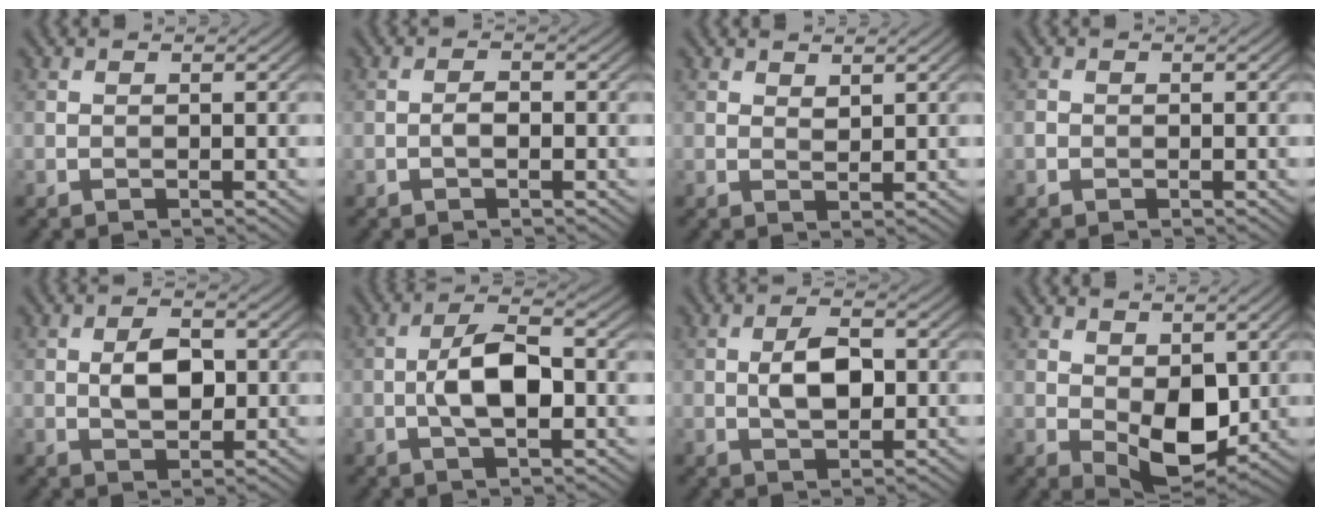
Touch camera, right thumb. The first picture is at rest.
{"total": 1.3, "force": [-0.4, 0.6, 1.1], "torque": [-0.020, 0.005, -0.011]}
{"total": 1.4, "force": [1.1, 0.6, 0.7], "torque": [-0.016, -0.004, 0.022]}
{"total": 0.8, "force": [-0.3, 0.8, 0.2], "torque": [-0.002, -0.004, -0.009]}
{"total": 4.3, "force": [0.4, 2.6, 3.5], "torque": [-0.066, 0.002, 0.004]}
{"total": 6.9, "force": [-0.6, 2.7, 6.3], "torque": [-0.120, 0.009, -0.018]}
{"total": 4.7, "force": [0.1, 2.5, 4.0], "torque": [-0.078, 0.004, 0.000]}
{"total": 7.5, "force": [0.1, 4.5, 6.0], "torque": [-0.109, -0.013, 0.010]}